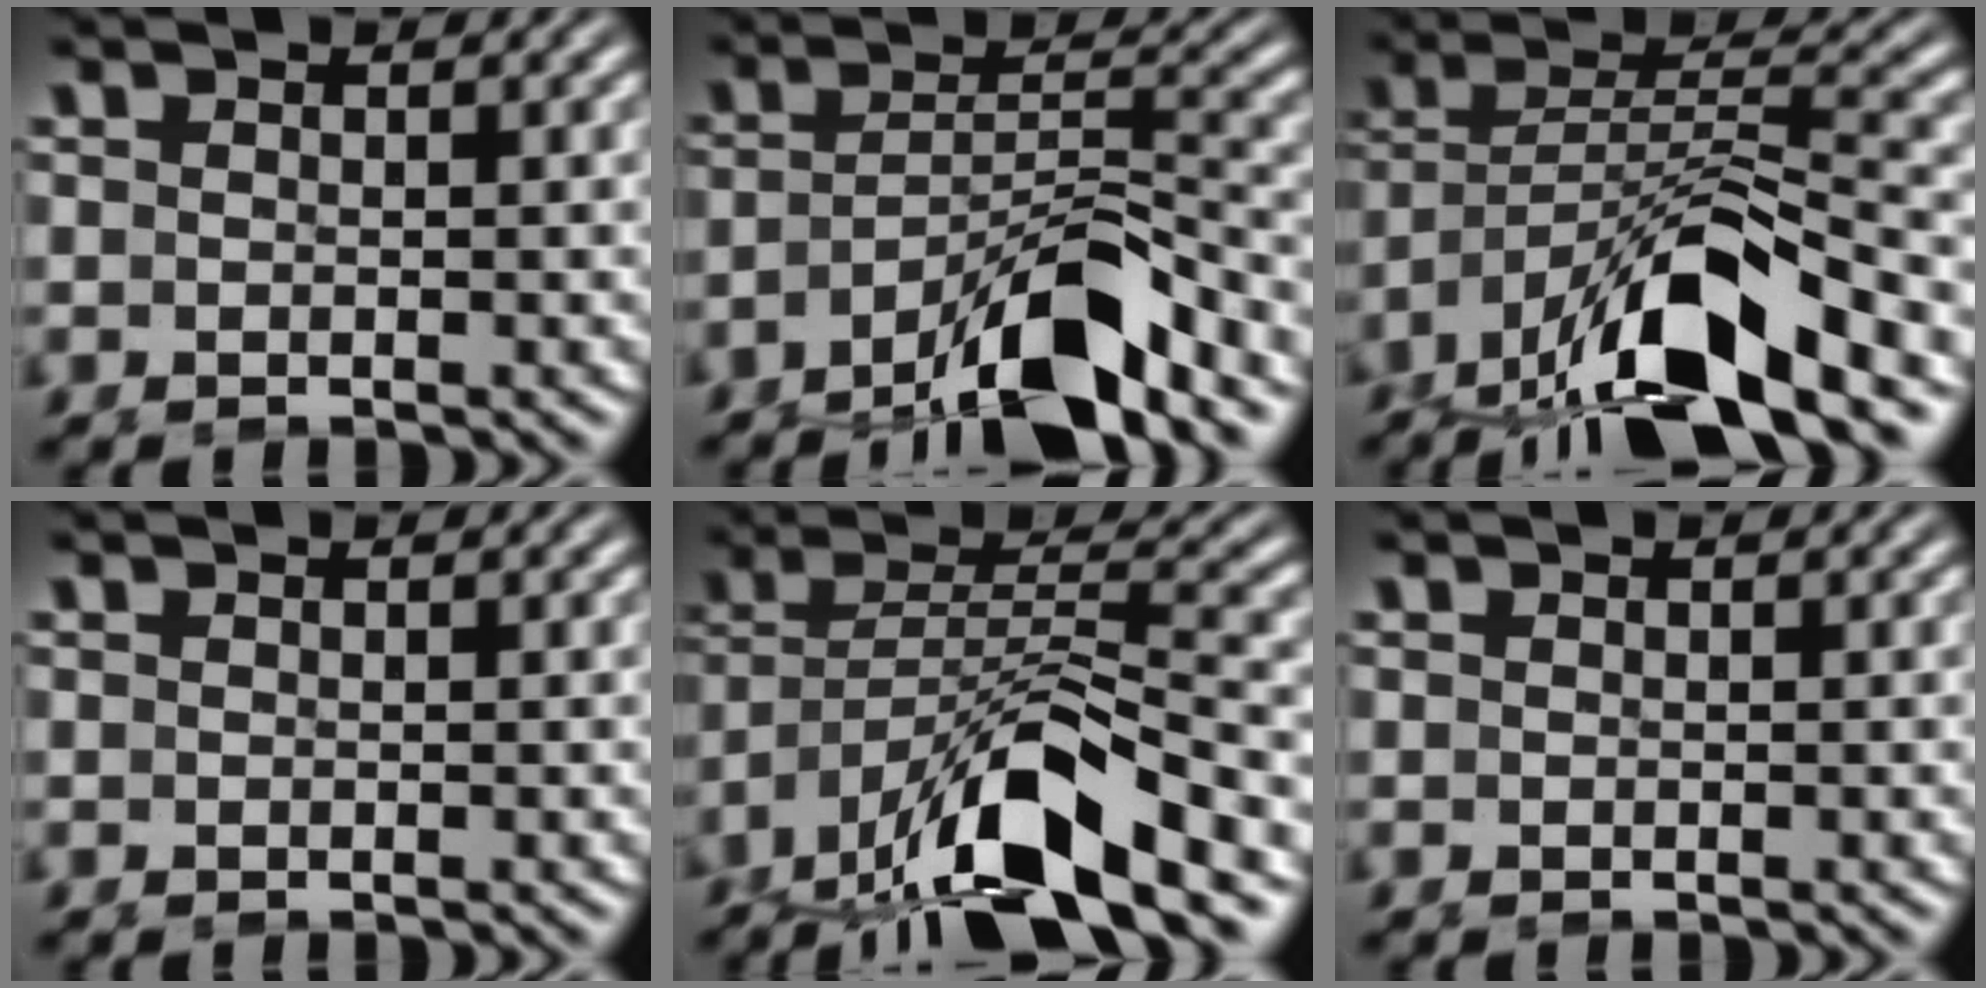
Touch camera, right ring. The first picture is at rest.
{"total": 7.1, "force": [-3.6, 3.1, 5.3], "torque": [-0.089, -0.030, -0.049]}
{"total": 8.0, "force": [-3.8, 3.4, 6.1], "torque": [-0.111, -0.027, -0.043]}
{"total": 0.0}
{"total": 7.3, "force": [-3.7, 2.8, 5.6], "torque": [-0.104, -0.025, -0.043]}
{"total": 0.0}